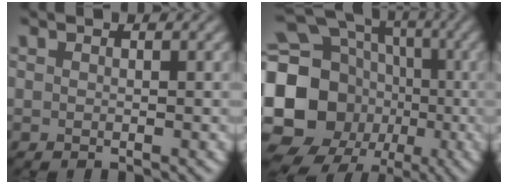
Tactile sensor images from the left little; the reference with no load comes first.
{"total": 21.2, "force": [-3.6, 19.0, 8.7], "torque": [-0.188, -0.001, -0.113]}